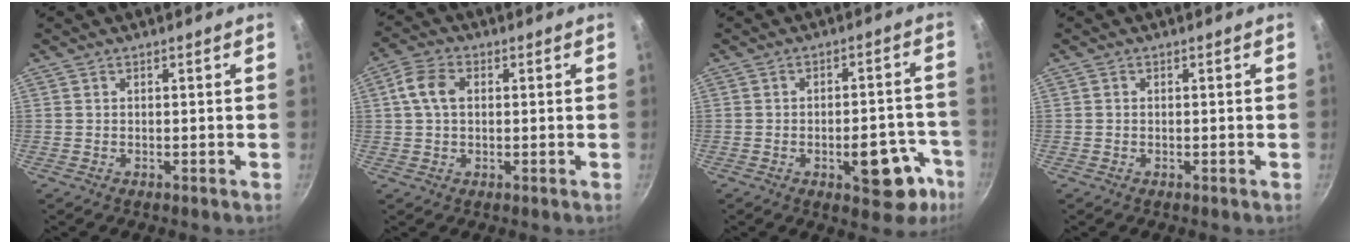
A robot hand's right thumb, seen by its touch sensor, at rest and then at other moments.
{"total": 5.9, "force": [0.9, 4.0, 4.3], "torque": [-0.083, 0.015, 0.010]}
{"total": 12.1, "force": [-5.3, 5.8, 9.2], "torque": [-0.061, 0.037, -0.063]}
{"total": 0.0}